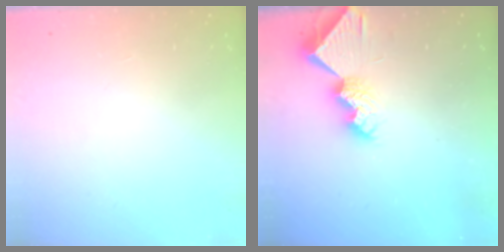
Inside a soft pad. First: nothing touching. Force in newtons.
{"total": 10.4, "press": 10.3, "slide": 1.2}